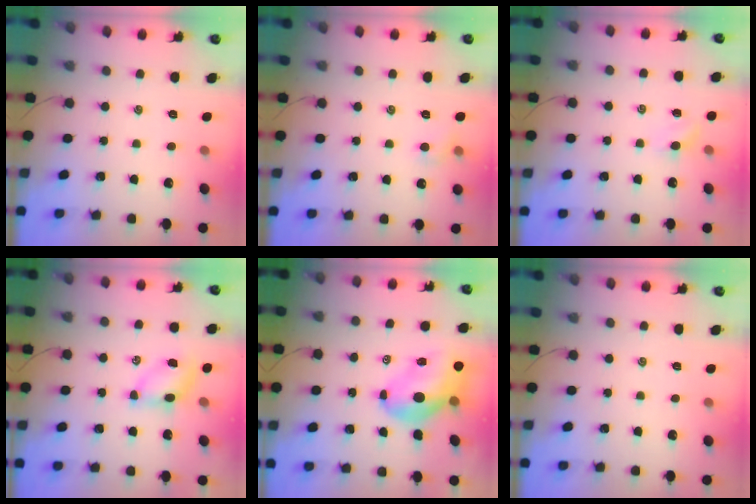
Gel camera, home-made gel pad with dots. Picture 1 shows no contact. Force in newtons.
{"total": 5.4, "press": 5.2, "slide": 1.4}
{"total": 3.5, "press": 3.3, "slide": 1.1}
{"total": 5.5, "press": 5.4, "slide": 0.7}
{"total": 10.3, "press": 9.8, "slide": 2.9}
{"total": 0.0}